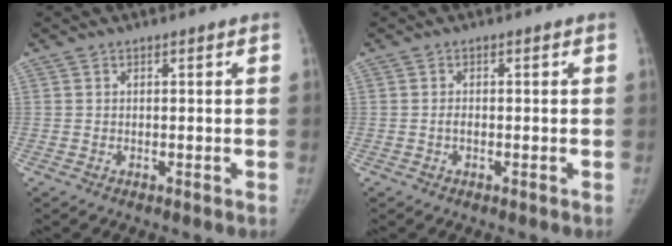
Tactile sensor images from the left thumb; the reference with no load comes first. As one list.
[{"total": 1.0, "force": [-0.4, 0.6, 0.7], "torque": [-0.010, 0.003, -0.008]}]